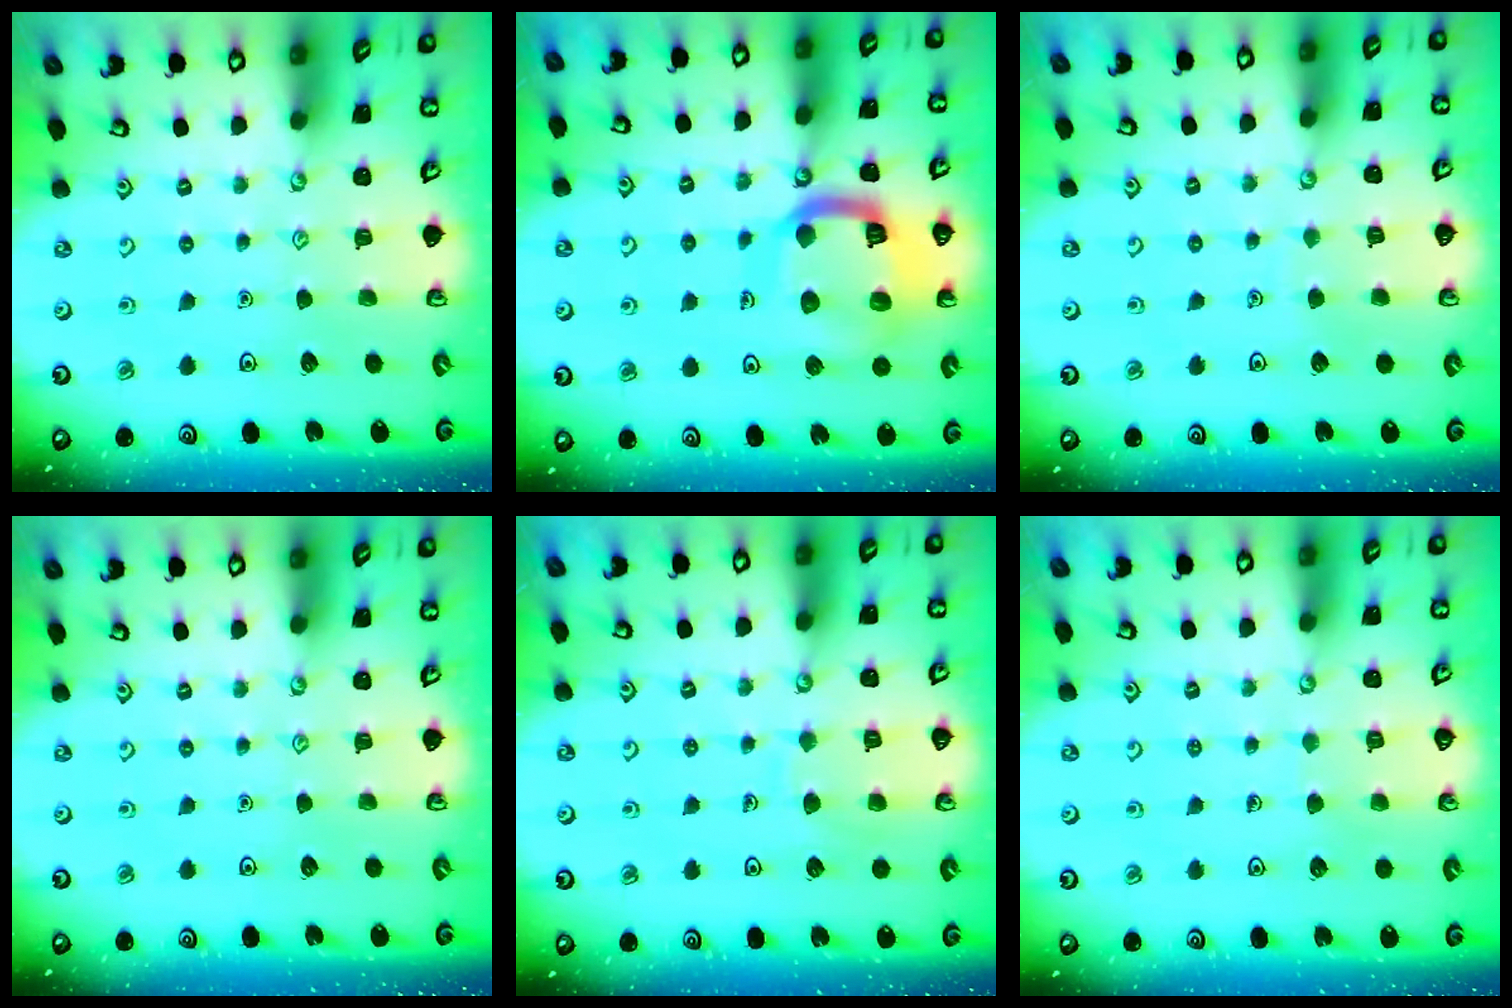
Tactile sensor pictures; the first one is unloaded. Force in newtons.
{"total": 17.3, "press": 17.2, "slide": 1.9}
{"total": 2.8, "press": 2.8, "slide": 0.1}
{"total": 0.0}
{"total": 7.1, "press": 7.1, "slide": 0.7}
{"total": 5.3, "press": 5.3, "slide": 0.4}